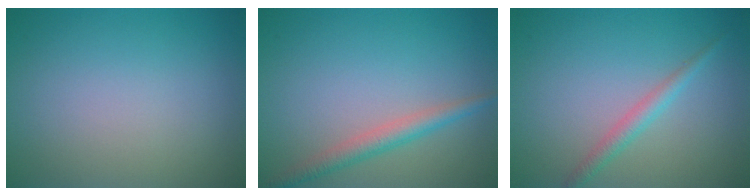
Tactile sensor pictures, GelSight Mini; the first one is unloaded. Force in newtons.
{"total": 2.5, "press": 2.5, "slide": 0.1}
{"total": 1.8, "press": 1.8, "slide": 0.0}